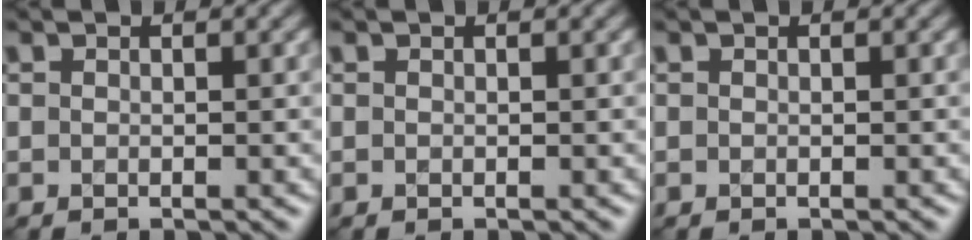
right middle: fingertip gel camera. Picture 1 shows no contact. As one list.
[{"total": 0.0}, {"total": 0.0}]